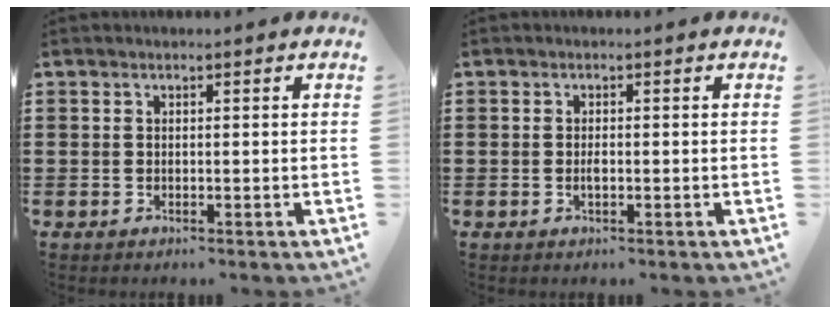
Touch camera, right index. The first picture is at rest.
{"total": 1.2, "force": [-0.3, 0.4, 1.1], "torque": [-0.021, -0.001, -0.005]}